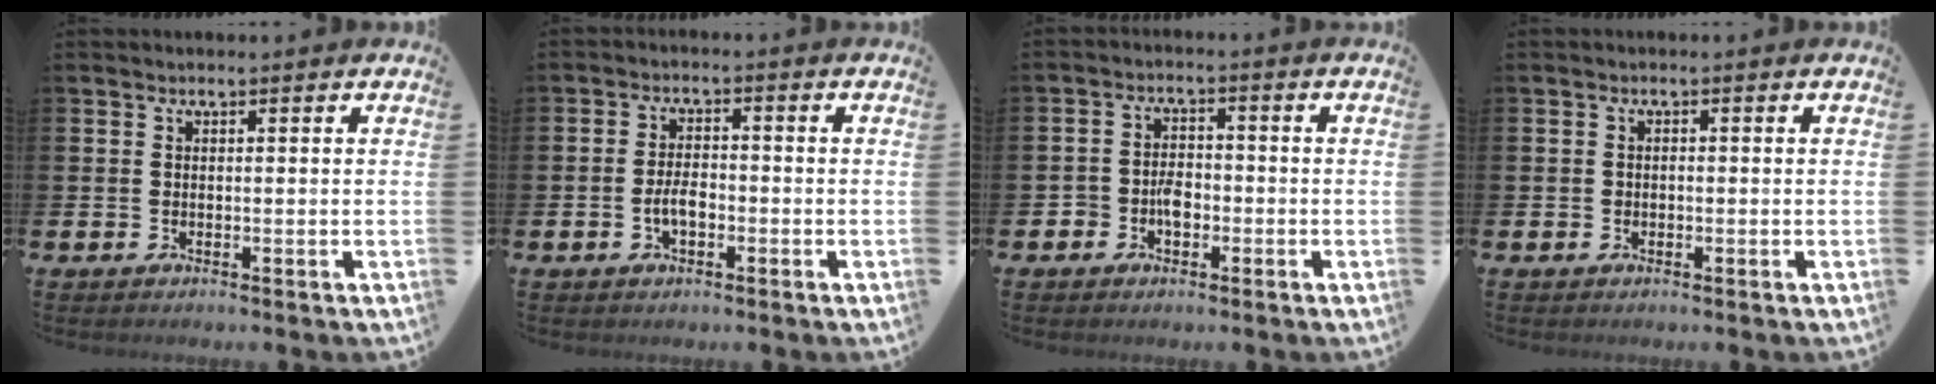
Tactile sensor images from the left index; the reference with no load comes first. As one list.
[{"total": 3.2, "force": [-0.9, 1.6, 2.6], "torque": [-0.033, -0.001, -0.020]}, {"total": 2.9, "force": [-1.2, 2.1, 1.6], "torque": [-0.023, 0.003, -0.026]}, {"total": 0.6, "force": [-0.2, 0.6, 0.2], "torque": [-0.005, 0.003, -0.005]}]